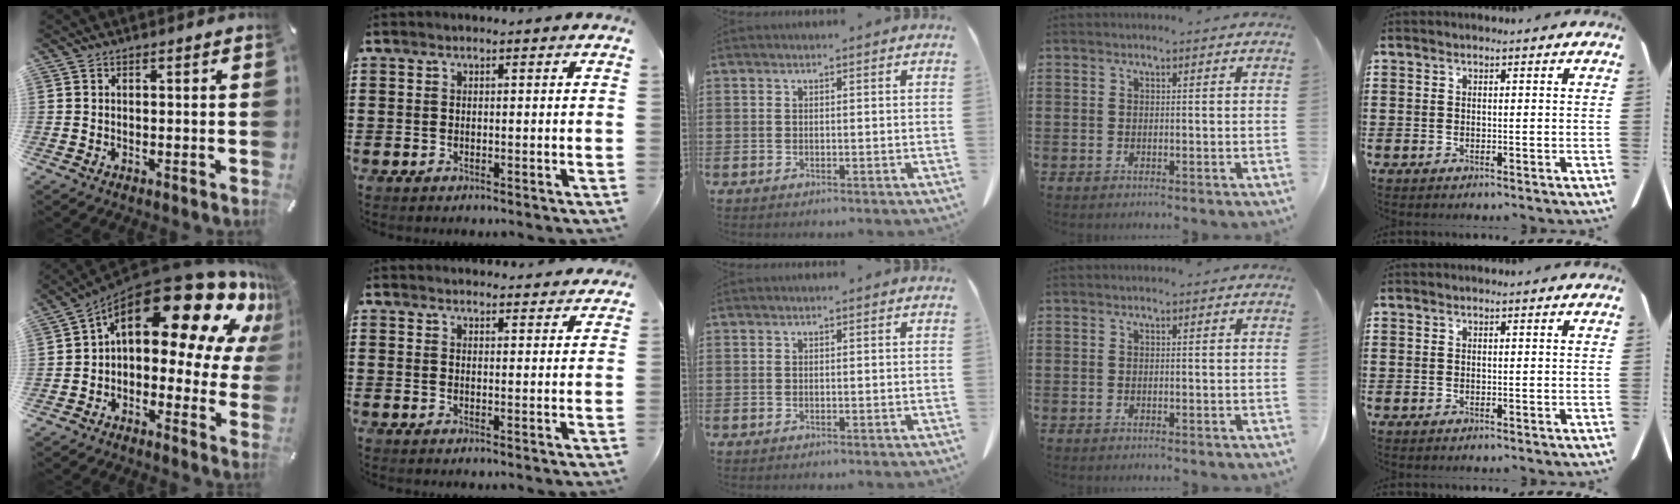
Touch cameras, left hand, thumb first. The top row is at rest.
{"thumb": {"total": 23.2, "force": [11.8, 11.0, 16.7], "torque": [-0.260, -0.093, 0.200]}, "index": {"total": 2.9, "force": [2.9, 0.1, -0.1], "torque": [0.001, -0.014, 0.054]}}